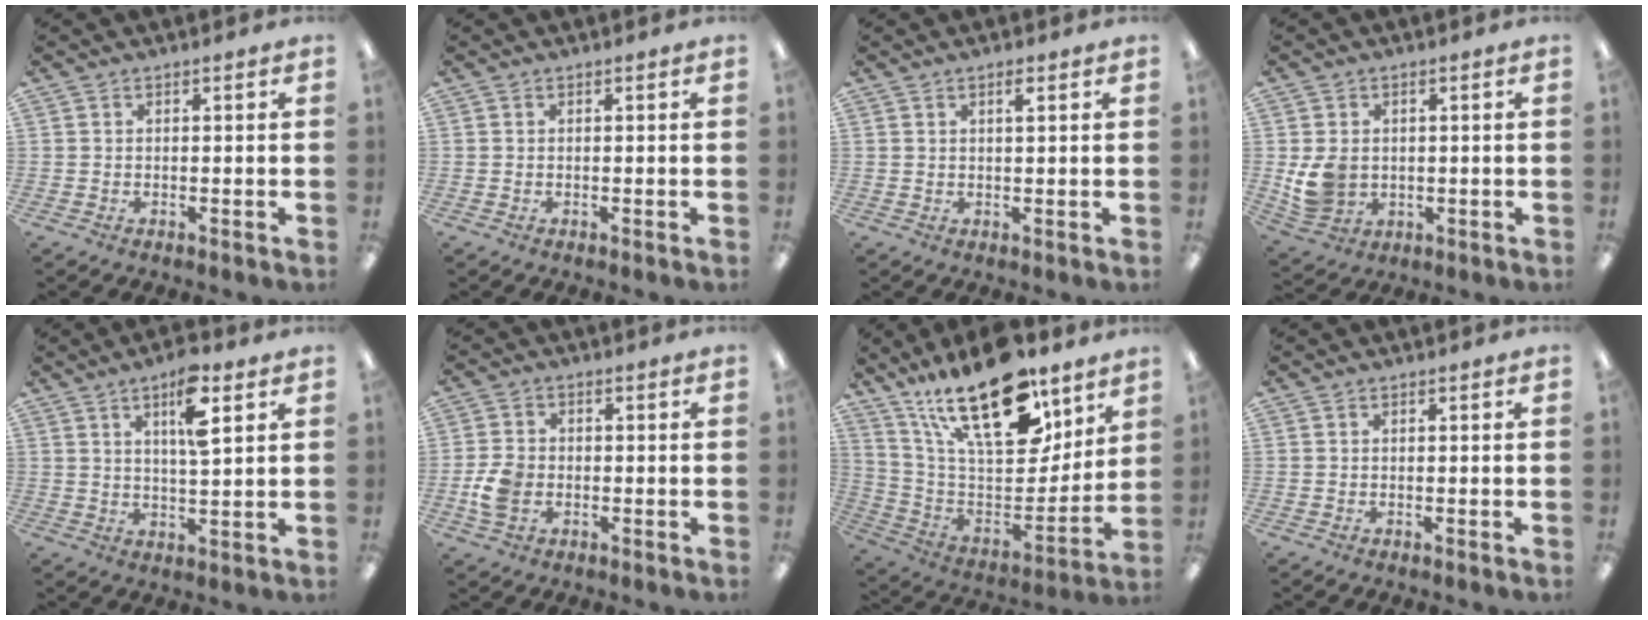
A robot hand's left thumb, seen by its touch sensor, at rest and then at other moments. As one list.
[{"total": 0.0}, {"total": 1.8, "force": [1.1, 0.3, 1.4], "torque": [-0.022, -0.002, 0.016]}, {"total": 6.9, "force": [0.2, 5.9, 3.5], "torque": [-0.071, 0.005, 0.007]}, {"total": 8.6, "force": [4.6, 2.4, 6.9], "torque": [-0.113, -0.008, 0.071]}, {"total": 6.1, "force": [-1.5, 4.6, 3.7], "torque": [-0.072, 0.003, -0.030]}, {"total": 26.1, "force": [16.6, 10.9, 16.8], "torque": [-0.296, -0.099, 0.288]}, {"total": 0.0}]